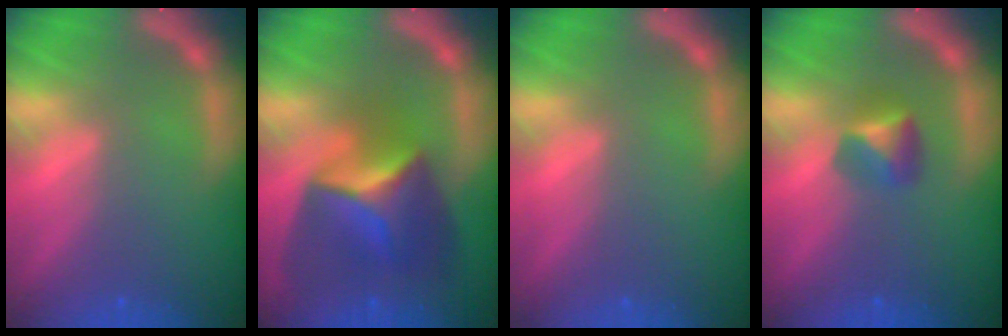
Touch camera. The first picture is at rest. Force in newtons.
{"total": 8.4}
{"total": 0.0}
{"total": 2.4}